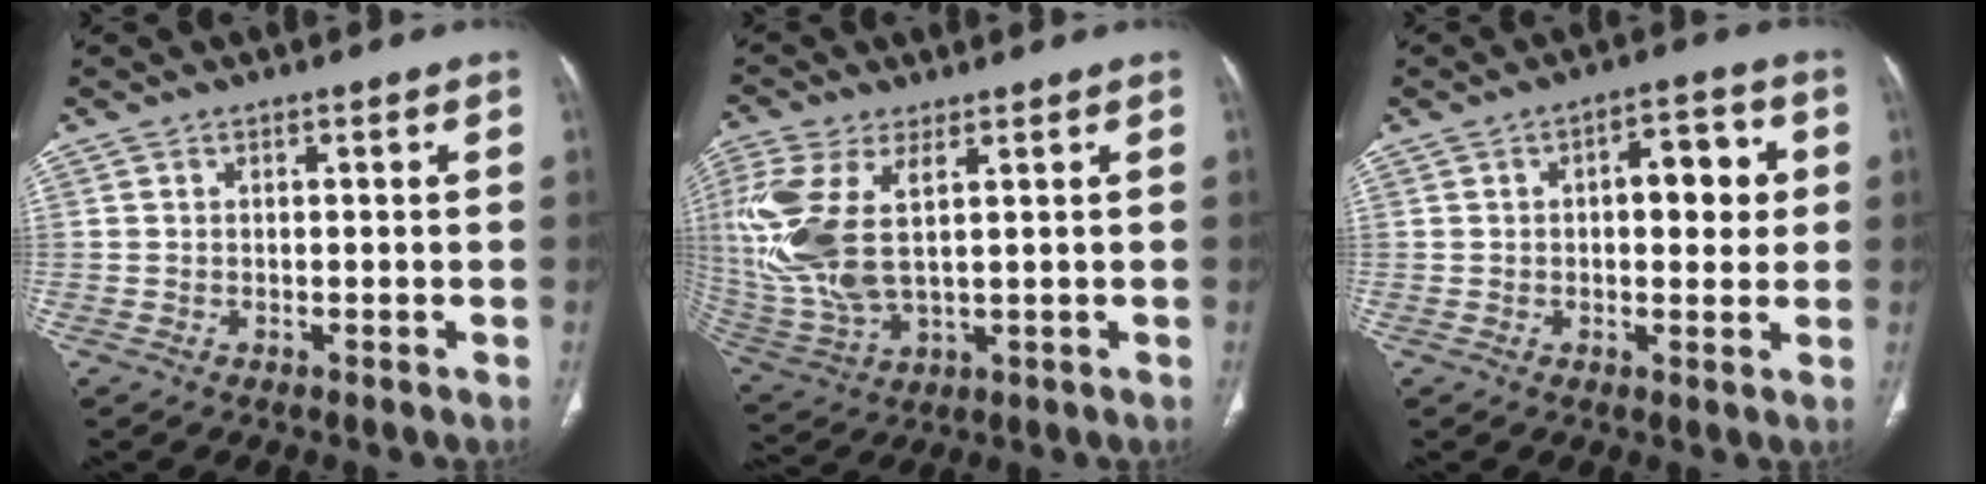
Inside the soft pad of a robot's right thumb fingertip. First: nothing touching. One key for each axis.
{"total": 15.3, "fx": 3.3, "fy": 7.2, "fz": 13.1, "tx": -0.321, "ty": -0.010, "tz": 0.078}
{"total": 8.5, "fx": 1.3, "fy": 4.3, "fz": 7.2, "tx": -0.068, "ty": 0.013, "tz": 0.015}